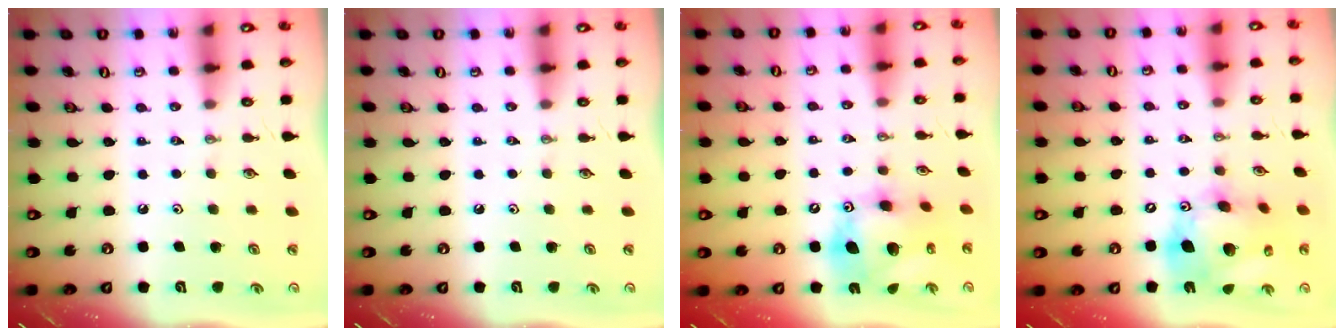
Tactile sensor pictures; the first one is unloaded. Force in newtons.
{"total": 0.0}
{"total": 15.4, "press": 15.4, "slide": 1.4}
{"total": 19.3, "press": 19.0, "slide": 3.2}